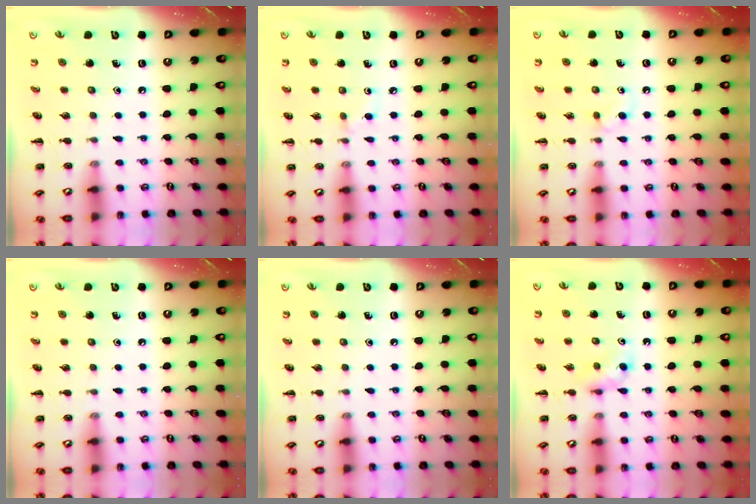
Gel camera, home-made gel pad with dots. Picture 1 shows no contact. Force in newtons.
{"total": 2.6, "press": 2.4, "slide": 1.1}
{"total": 2.6, "press": 2.3, "slide": 1.2}
{"total": 0.0}
{"total": 0.0}
{"total": 3.2, "press": 2.9, "slide": 1.4}